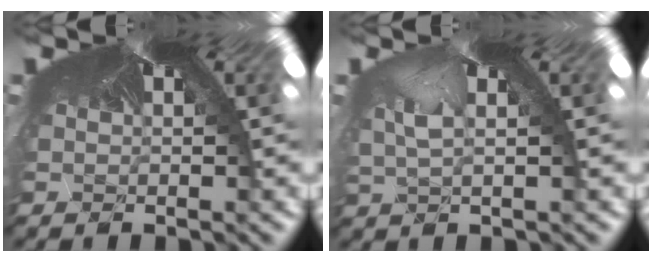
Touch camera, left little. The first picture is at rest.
{"total": 1.5, "force": [-1.3, 0.4, 0.6], "torque": [-0.036, -0.026, 0.019]}